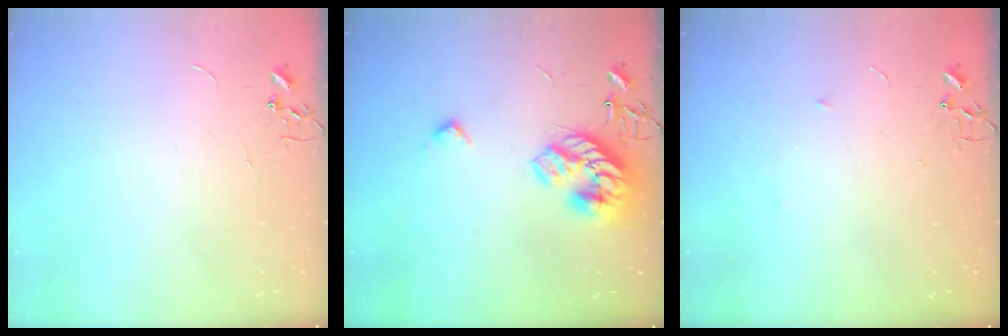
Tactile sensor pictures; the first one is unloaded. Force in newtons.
{"total": 17.8, "press": 17.8, "slide": 0.7}
{"total": 3.8, "press": 3.7, "slide": 1.0}